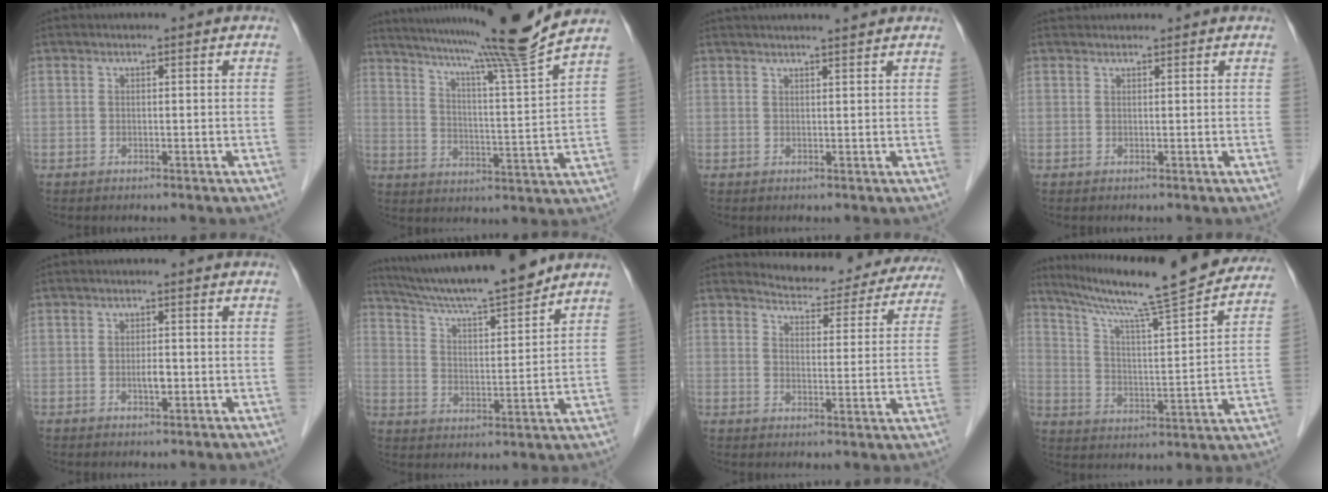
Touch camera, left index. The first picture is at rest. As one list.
[{"total": 17.5, "force": [15.0, -3.2, 8.3], "torque": [-0.142, -0.042, 0.215]}, {"total": 7.7, "force": [7.1, 0.1, 2.8], "torque": [-0.038, 0.025, 0.088]}, {"total": 3.1, "force": [3.0, 0.5, 0.5], "torque": [-0.004, 0.033, 0.046]}, {"total": 1.6, "force": [-0.3, 0.5, 1.5], "torque": [-0.029, -0.001, -0.004]}, {"total": 15.8, "force": [14.2, 0.4, 6.9], "torque": [-0.120, 0.006, 0.233]}, {"total": 14.0, "force": [13.4, 3.8, 2.1], "torque": [-0.008, -0.017, 0.147]}, {"total": 21.7, "force": [19.0, 0.4, 10.5], "torque": [-0.170, -0.013, 0.277]}]